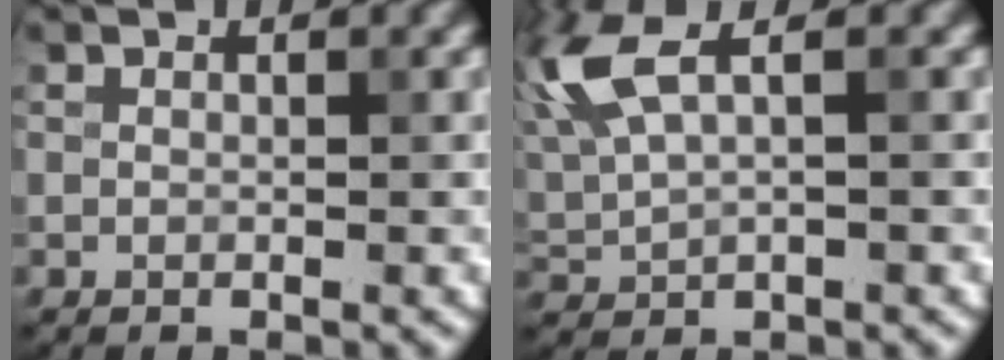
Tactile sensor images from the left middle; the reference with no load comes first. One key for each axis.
{"total": 6.3, "fx": 2.9, "fy": 2.2, "fz": 5.1, "tx": -0.134, "ty": 0.015, "tz": 0.057}